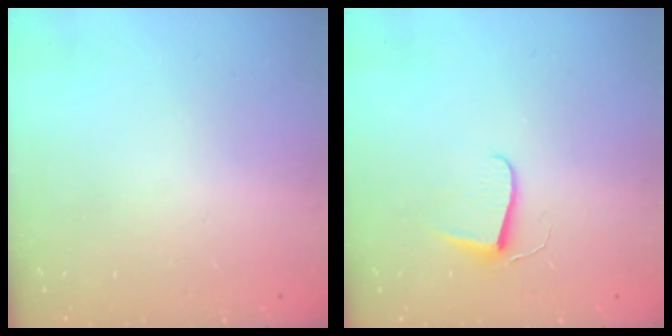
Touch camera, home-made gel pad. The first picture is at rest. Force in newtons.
{"total": 6.2, "press": 6.1, "slide": 0.6}